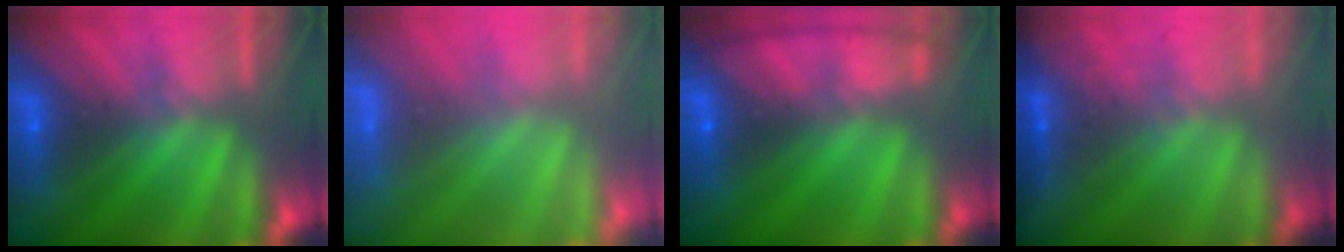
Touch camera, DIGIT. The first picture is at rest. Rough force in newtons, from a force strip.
{"total": 7.7}
{"total": 7.9}
{"total": 1.8}